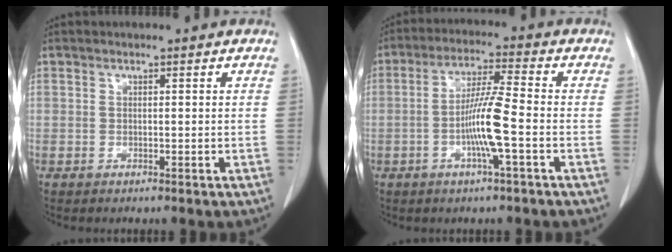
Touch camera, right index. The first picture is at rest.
{"total": 8.3, "force": [-2.1, -0.2, 8.0], "torque": [-0.157, 0.000, -0.043]}